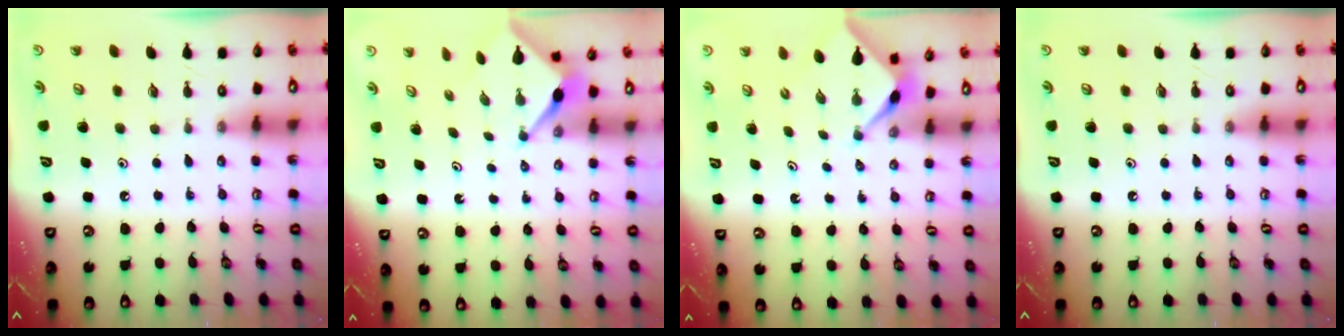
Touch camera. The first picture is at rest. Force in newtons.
{"total": 3.0, "press": 3.0, "slide": 0.2}
{"total": 2.3, "press": 2.2, "slide": 0.3}
{"total": 0.0}